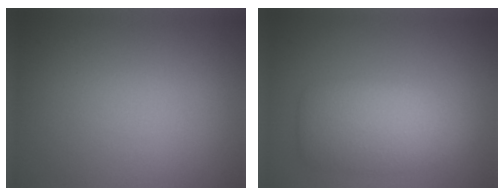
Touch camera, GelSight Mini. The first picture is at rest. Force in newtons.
{"total": 5.1, "press": 5.0, "slide": 0.5}